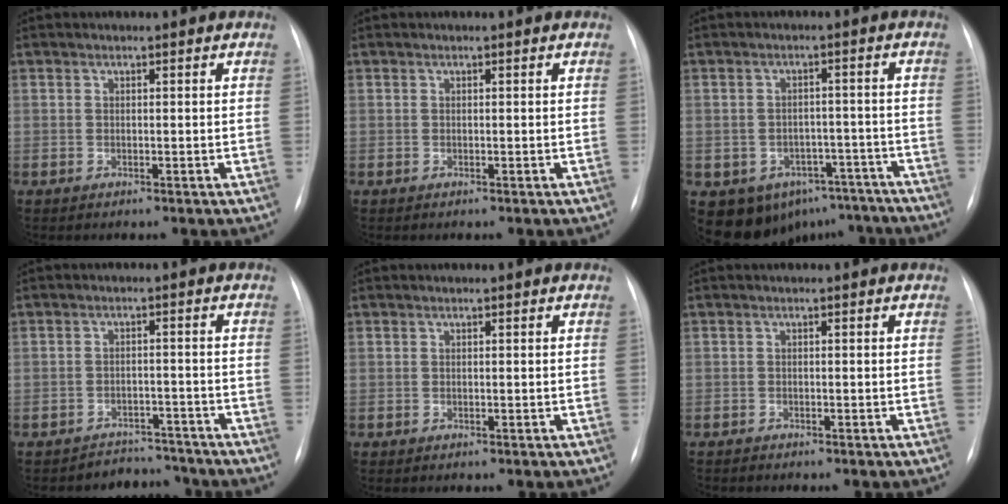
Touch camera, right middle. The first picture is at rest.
{"total": 0.0}
{"total": 12.0, "force": [-8.4, 7.9, 3.2], "torque": [-0.034, 0.031, -0.095]}
{"total": 4.8, "force": [-4.3, 1.6, -1.2], "torque": [0.019, 0.021, -0.060]}
{"total": 0.0}
{"total": 0.5, "force": [-0.5, 0.0, -0.1], "torque": [-0.005, -0.003, -0.012]}